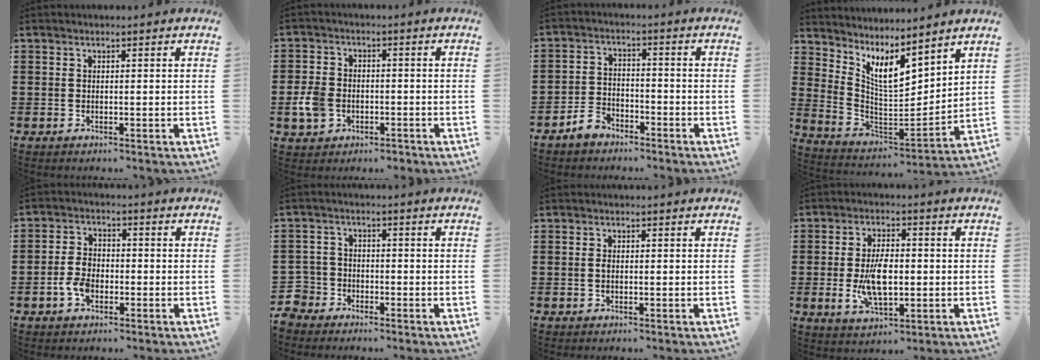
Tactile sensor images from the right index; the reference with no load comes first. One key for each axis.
{"total": 4.9, "fx": -1.8, "fy": 3.6, "fz": 2.8, "tx": -0.079, "ty": -0.001, "tz": -0.039}
{"total": 4.0, "fx": -3.2, "fy": 2.0, "fz": 1.2, "tx": -0.038, "ty": 0.008, "tz": -0.068}
{"total": 6.8, "fx": 5.2, "fy": 2.1, "fz": 3.9, "tx": -0.098, "ty": -0.042, "tz": 0.092}
{"total": 4.4, "fx": -1.6, "fy": 2.8, "fz": 2.9, "tx": -0.075, "ty": 0.000, "tz": -0.036}
{"total": 3.9, "fx": -2.9, "fy": 2.5, "fz": 0.4, "tx": -0.039, "ty": -0.005, "tz": -0.071}
{"total": 1.0, "fx": -0.2, "fy": 0.5, "fz": 0.8, "tx": -0.018, "ty": -0.001, "tz": -0.003}
{"total": 7.8, "fx": -0.8, "fy": 3.8, "fz": 6.8, "tx": -0.144, "ty": -0.008, "tz": -0.021}